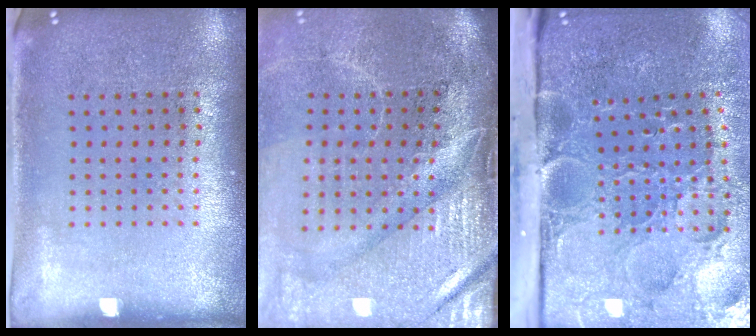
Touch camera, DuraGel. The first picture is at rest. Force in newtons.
{"total": 4.7, "press": 4.0, "slide": 2.5}
{"total": 5.3, "press": 4.0, "slide": 3.5}